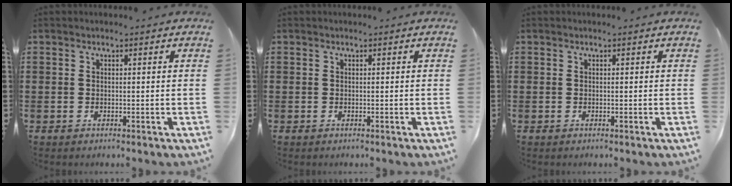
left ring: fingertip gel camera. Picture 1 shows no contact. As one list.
[{"total": 0.0}, {"total": 0.0}]